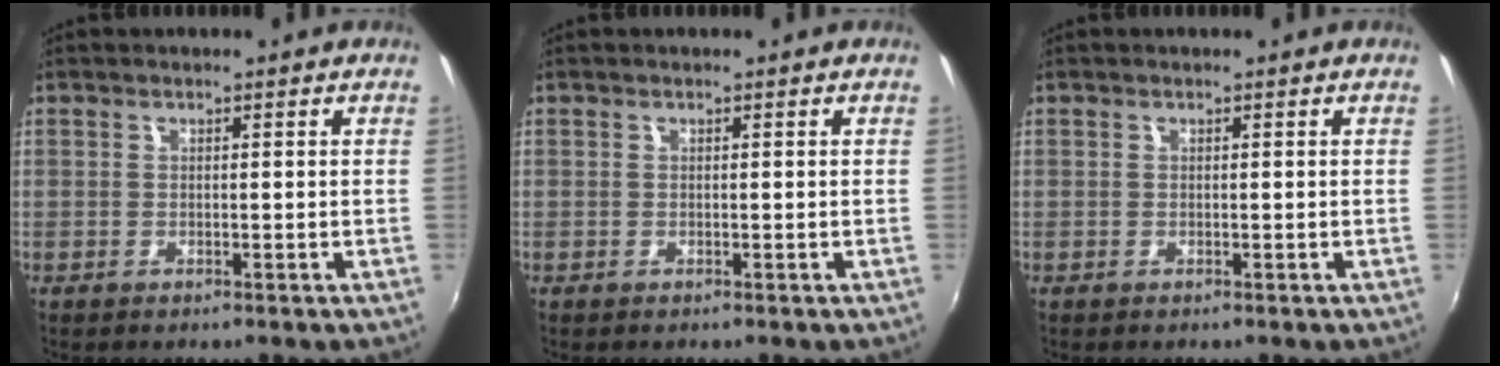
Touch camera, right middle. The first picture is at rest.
{"total": 0.0}
{"total": 0.0}